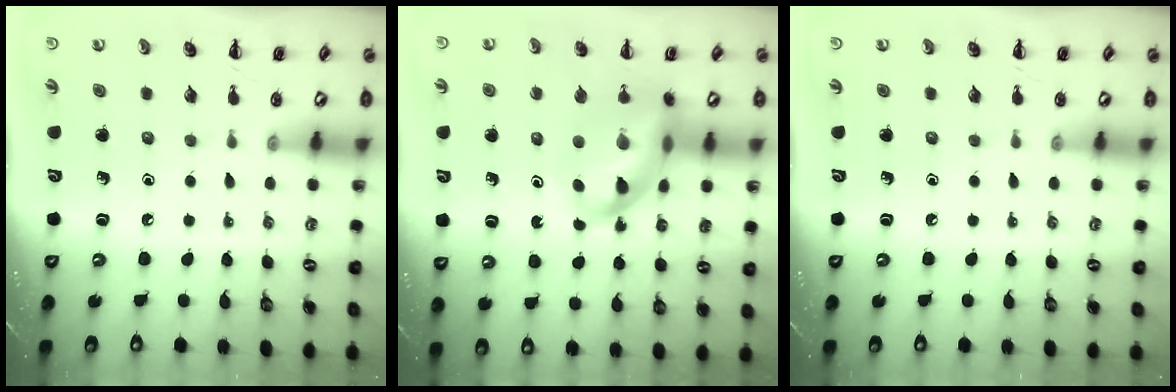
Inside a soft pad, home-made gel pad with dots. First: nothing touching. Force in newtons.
{"total": 15.9, "press": 15.4, "slide": 3.9}
{"total": 0.0}